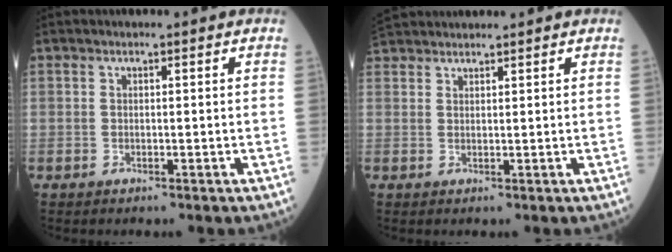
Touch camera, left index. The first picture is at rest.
{"total": 4.8, "force": [4.7, 0.7, 0.8], "torque": [-0.016, 0.041, 0.084]}